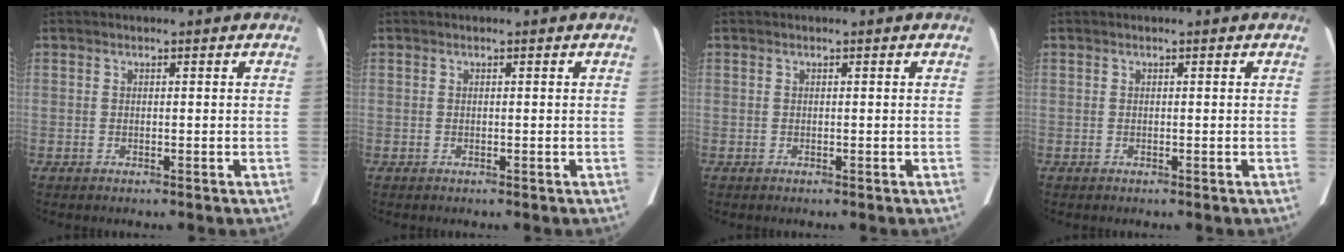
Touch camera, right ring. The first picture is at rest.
{"total": 0.0}
{"total": 0.0}
{"total": 0.0}